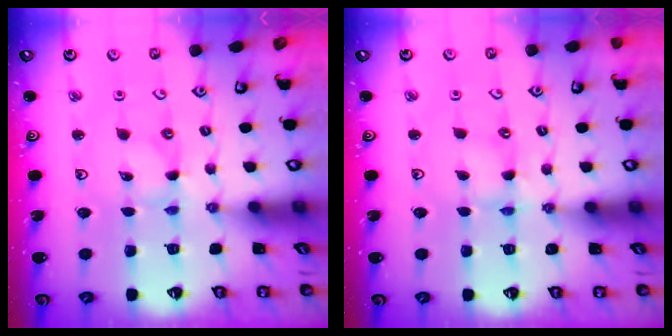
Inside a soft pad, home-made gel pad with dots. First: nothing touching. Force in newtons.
{"total": 1.0, "press": 0.9, "slide": 0.2}